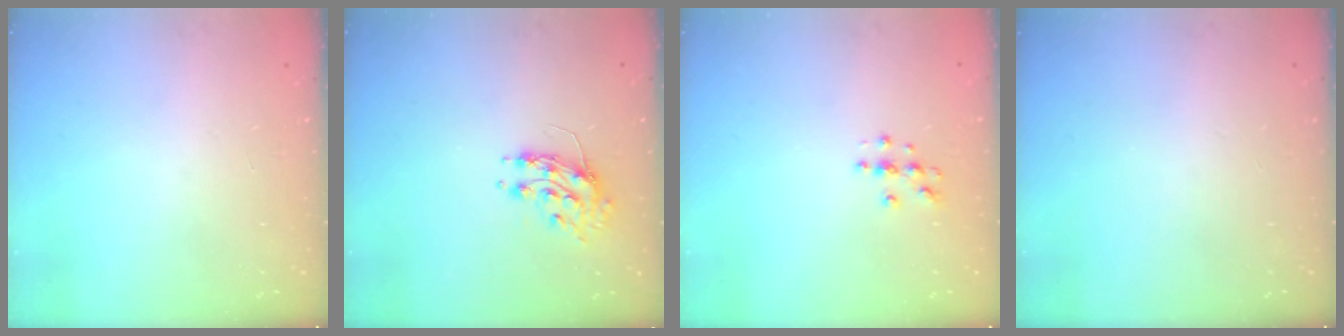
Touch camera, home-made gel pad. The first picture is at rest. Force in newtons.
{"total": 7.9, "press": 7.9, "slide": 0.1}
{"total": 3.9, "press": 3.8, "slide": 0.4}
{"total": 0.0}